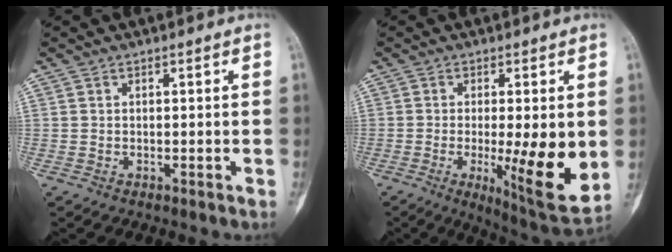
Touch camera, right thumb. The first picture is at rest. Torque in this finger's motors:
{"motor_torque": [0.84, 2.06, 0.56, 0.02, 0.11]}